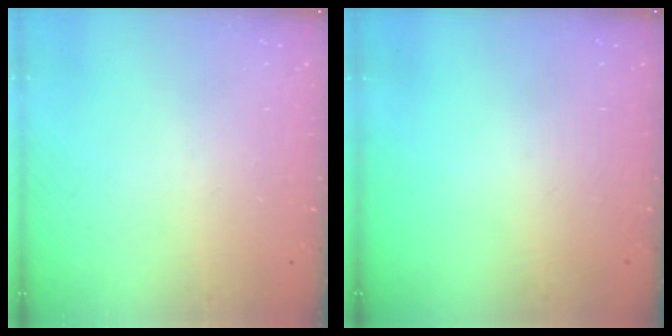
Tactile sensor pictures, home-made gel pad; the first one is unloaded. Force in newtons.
{"total": 0.0}